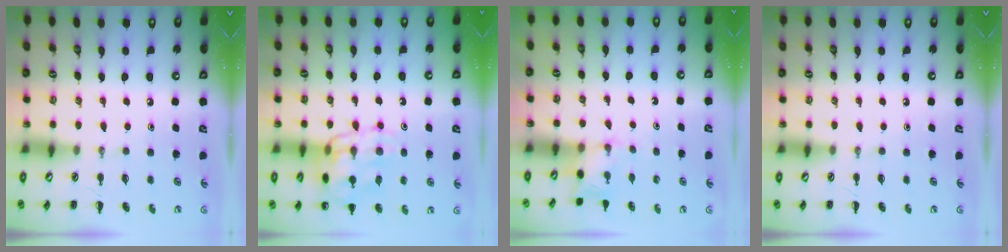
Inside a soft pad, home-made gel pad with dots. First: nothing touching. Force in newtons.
{"total": 14.9, "press": 14.7, "slide": 2.5}
{"total": 2.6, "press": 2.5, "slide": 0.9}
{"total": 0.0}